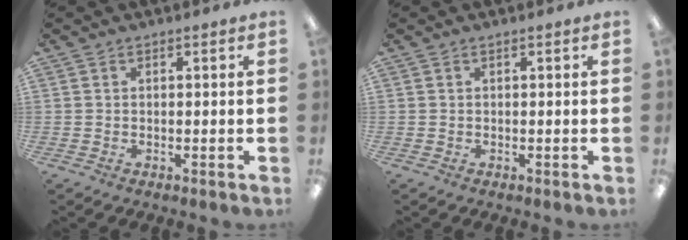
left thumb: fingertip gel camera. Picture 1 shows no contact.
{"total": 0.0}